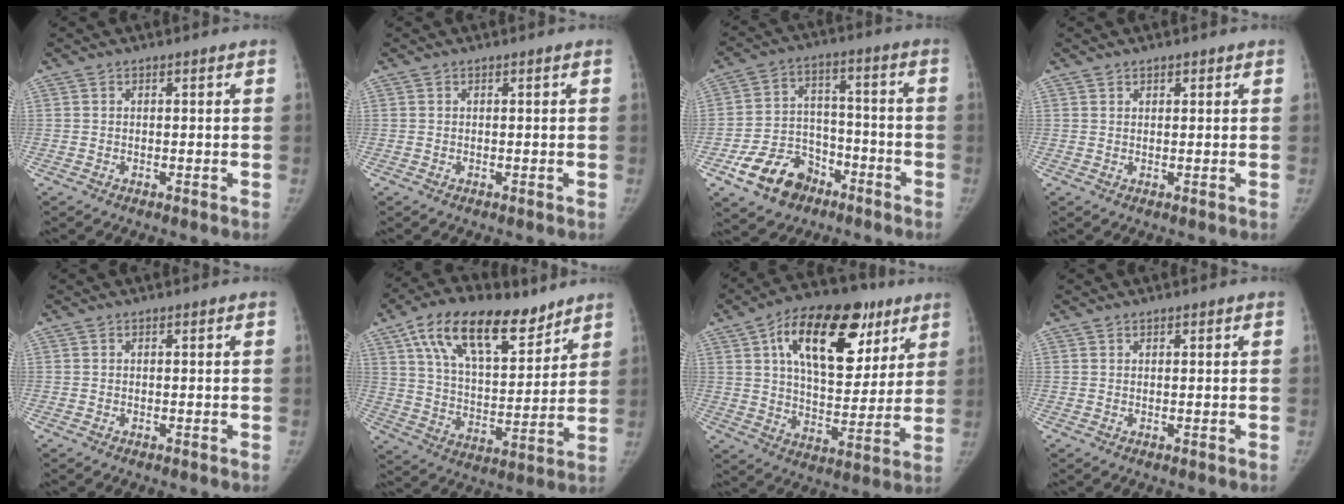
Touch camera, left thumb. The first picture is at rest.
{"total": 0.0}
{"total": 12.5, "force": [-7.3, 8.7, 5.3], "torque": [-0.060, 0.055, -0.119]}
{"total": 1.1, "force": [0.8, 0.6, 0.4], "torque": [0.002, -0.004, 0.010]}
{"total": 0.0}
{"total": 20.3, "force": [12.4, 9.8, 12.8], "torque": [-0.188, -0.038, 0.219]}
{"total": 24.2, "force": [10.8, 13.0, 17.3], "torque": [-0.229, -0.007, 0.172]}
{"total": 0.6, "force": [0.4, 0.3, 0.3], "torque": [-0.003, -0.002, 0.006]}